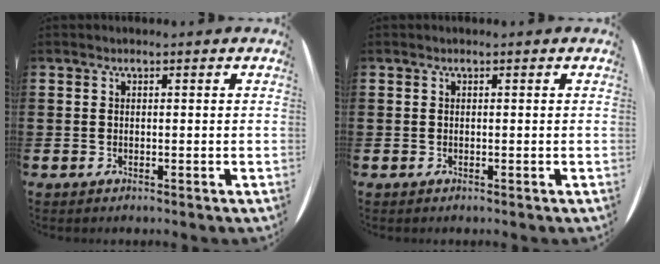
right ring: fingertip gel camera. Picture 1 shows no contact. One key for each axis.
{"total": 0.0}